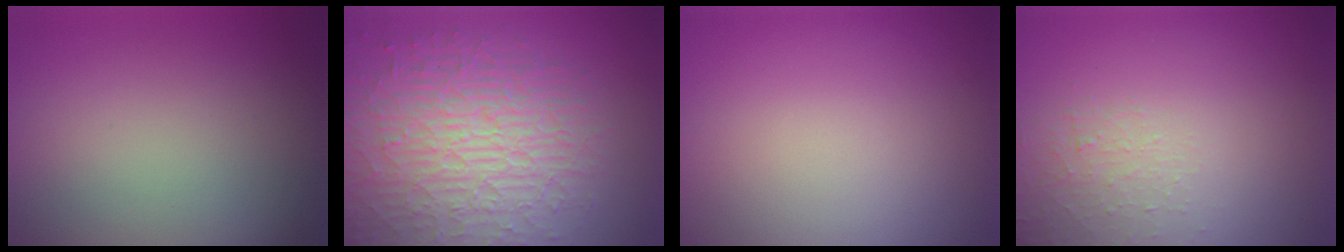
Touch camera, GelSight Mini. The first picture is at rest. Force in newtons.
{"total": 8.8, "press": 6.0, "slide": 6.4}
{"total": 0.0}
{"total": 1.3, "press": 0.4, "slide": 1.2}